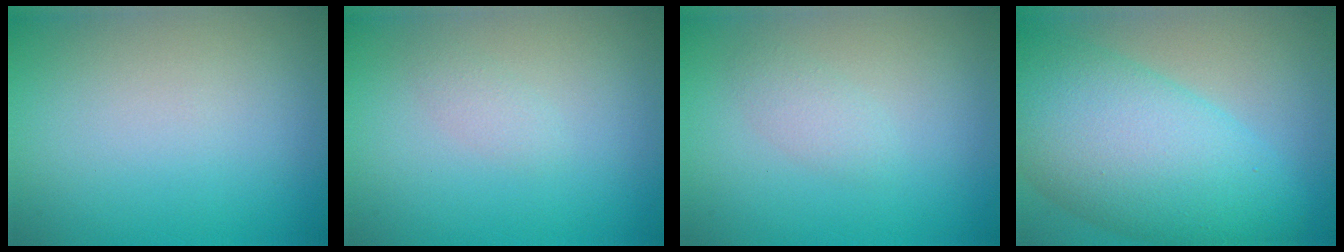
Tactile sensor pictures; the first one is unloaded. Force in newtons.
{"total": 1.0, "press": 1.0, "slide": 0.1}
{"total": 1.3, "press": 1.3, "slide": 0.1}
{"total": 11.4, "press": 11.4, "slide": 0.3}